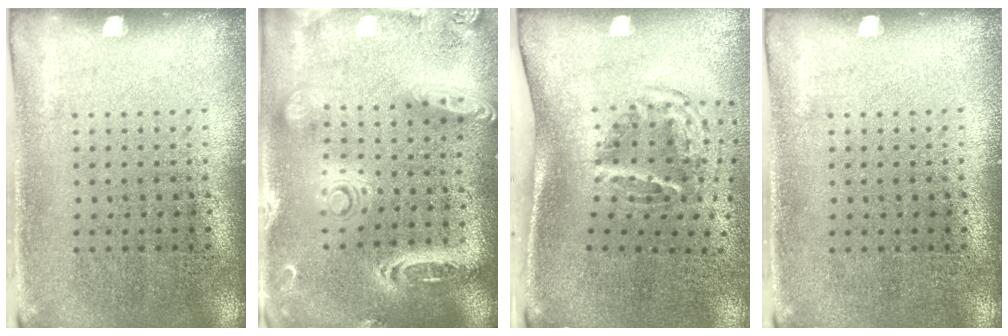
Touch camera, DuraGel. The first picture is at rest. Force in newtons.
{"total": 2.6, "press": 2.3, "slide": 1.2}
{"total": 2.0, "press": 1.2, "slide": 1.6}
{"total": 0.0}